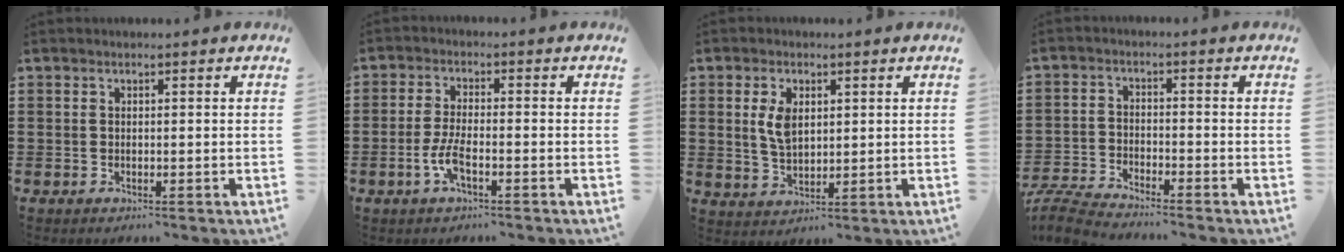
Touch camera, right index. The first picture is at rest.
{"total": 4.1, "force": [-1.8, 1.0, 3.5], "torque": [-0.085, -0.006, -0.039]}
{"total": 5.0, "force": [1.3, 2.8, 4.0], "torque": [-0.086, 0.009, 0.022]}
{"total": 5.1, "force": [-5.0, 0.1, 1.1], "torque": [-0.046, -0.008, -0.107]}